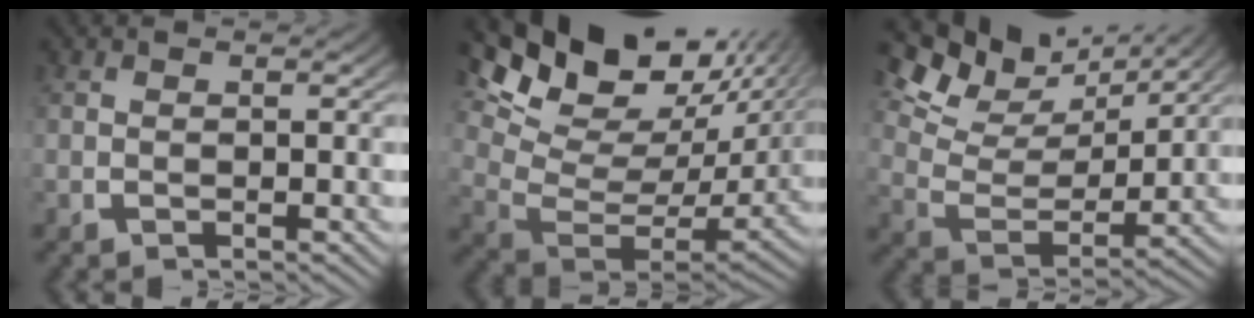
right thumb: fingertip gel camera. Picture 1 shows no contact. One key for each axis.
{"total": 12.5, "fx": 4.1, "fy": 7.5, "fz": 9.1, "tx": -0.161, "ty": -0.008, "tz": 0.065}
{"total": 6.8, "fx": 3.7, "fy": 3.5, "fz": 4.5, "tx": -0.090, "ty": -0.003, "tz": 0.063}